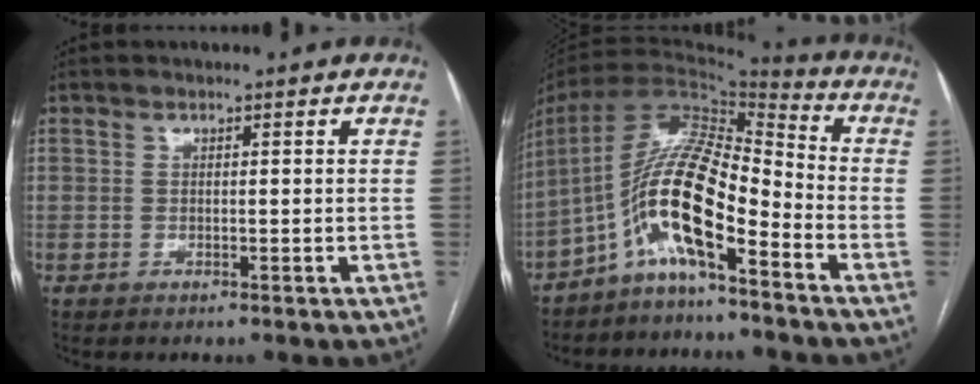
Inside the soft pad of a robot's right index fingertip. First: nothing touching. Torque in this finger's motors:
{"motor_torque": [0.06, -0.01, 0.06, -0.13]}